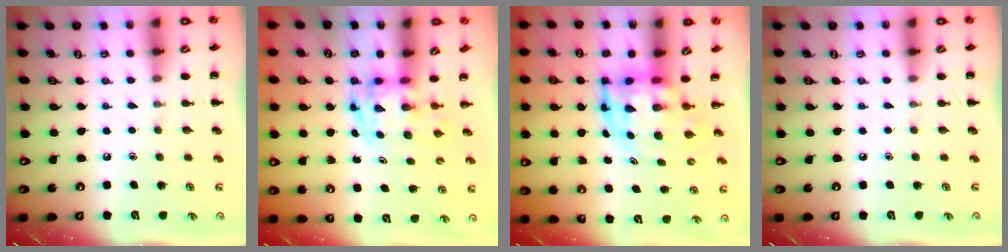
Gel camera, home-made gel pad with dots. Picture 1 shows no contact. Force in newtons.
{"total": 2.7, "press": 2.6, "slide": 0.5}
{"total": 6.2, "press": 5.9, "slide": 1.9}
{"total": 0.0}